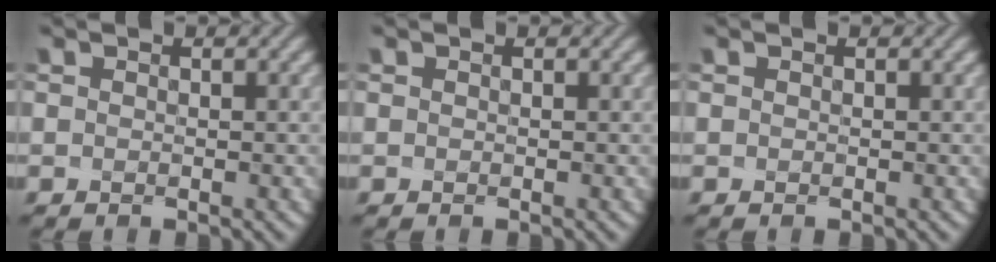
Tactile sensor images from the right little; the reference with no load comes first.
{"total": 0.0}
{"total": 0.0}